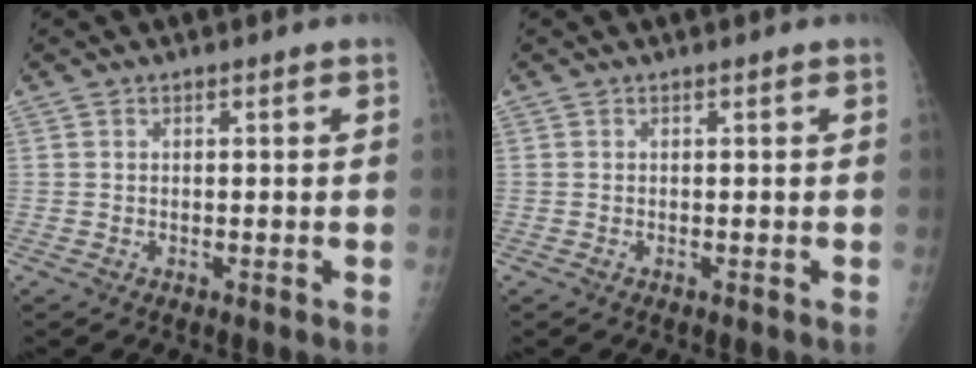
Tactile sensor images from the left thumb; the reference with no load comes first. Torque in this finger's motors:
{"motor_torque": [0.21, -0.01, 0.12, 0.04, 0.04]}